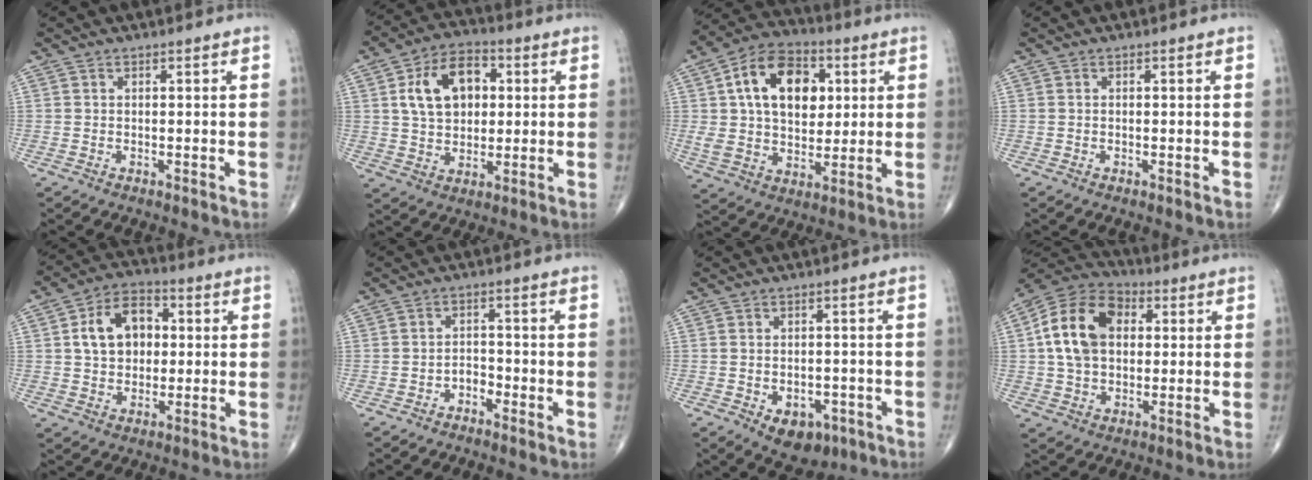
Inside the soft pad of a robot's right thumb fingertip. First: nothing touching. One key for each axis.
{"total": 12.7, "fx": 2.9, "fy": 8.5, "fz": 8.9, "tx": -0.126, "ty": 0.008, "tz": 0.047}
{"total": 18.5, "fx": 4.7, "fy": 12.1, "fz": 13.1, "tx": -0.198, "ty": 0.004, "tz": 0.080}
{"total": 0.0}
{"total": 11.5, "fx": 1.8, "fy": 8.2, "fz": 7.8, "tx": -0.108, "ty": 0.014, "tz": 0.026}
{"total": 2.3, "fx": -1.7, "fy": 1.3, "fz": 1.0, "tx": -0.003, "ty": 0.012, "tz": -0.033}
{"total": 8.1, "fx": -3.6, "fy": 5.3, "fz": 4.9, "tx": -0.051, "ty": 0.014, "tz": -0.038}
{"total": 15.1, "fx": 2.4, "fy": 10.4, "fz": 10.7, "tx": -0.180, "ty": 0.019, "tz": 0.033}